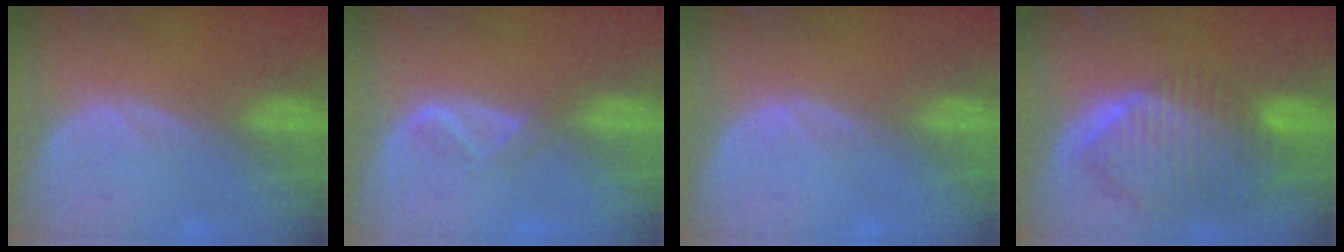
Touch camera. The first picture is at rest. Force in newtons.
{"total": 1.9, "press": 1.8, "slide": 0.7}
{"total": 0.7, "press": 0.6, "slide": 0.4}
{"total": 10.1, "press": 8.8, "slide": 5.1}